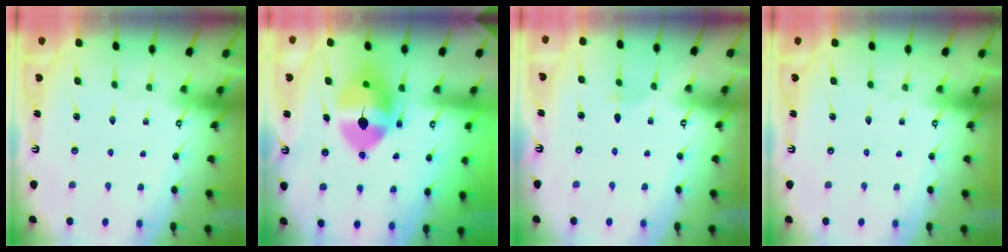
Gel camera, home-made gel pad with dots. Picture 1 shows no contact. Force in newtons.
{"total": 13.7, "press": 13.5, "slide": 2.1}
{"total": 1.4, "press": 1.4, "slide": 0.3}
{"total": 0.0}